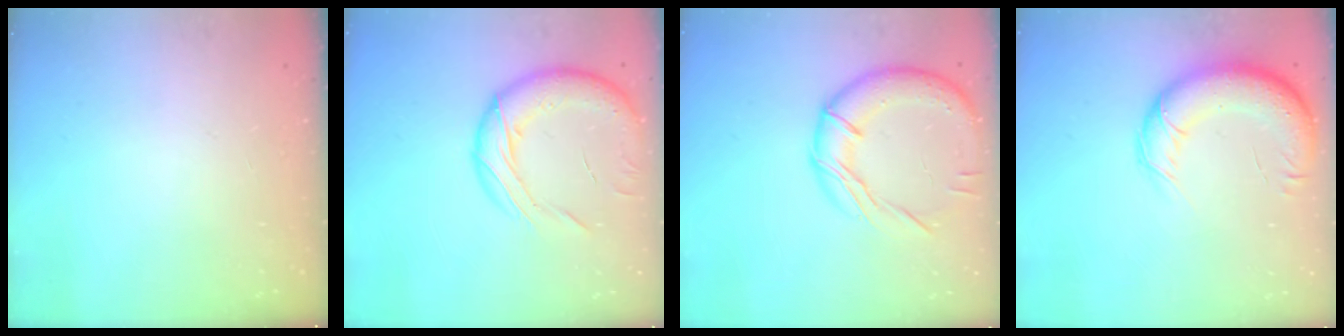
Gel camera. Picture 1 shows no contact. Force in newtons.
{"total": 18.0, "press": 17.7, "slide": 3.4}
{"total": 17.0, "press": 16.9, "slide": 1.0}
{"total": 15.6, "press": 15.2, "slide": 3.6}